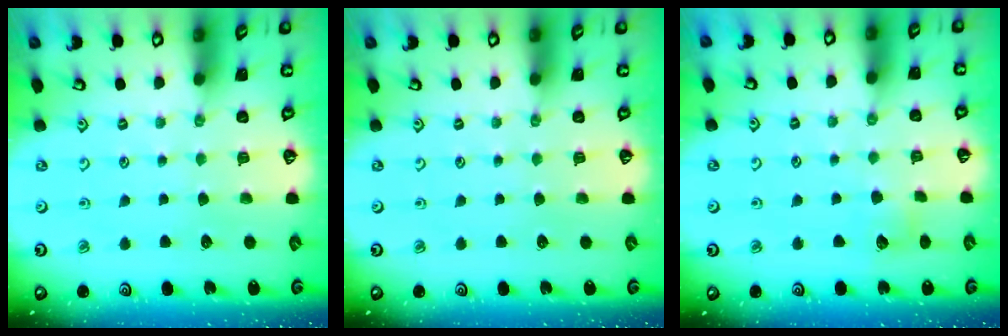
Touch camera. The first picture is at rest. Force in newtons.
{"total": 0.0}
{"total": 5.1, "press": 5.1, "slide": 0.6}